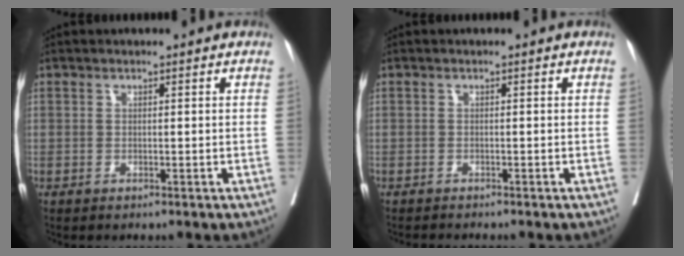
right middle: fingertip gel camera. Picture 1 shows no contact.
{"total": 1.8, "force": [-1.7, -0.1, 0.5], "torque": [-0.009, -0.004, -0.027]}